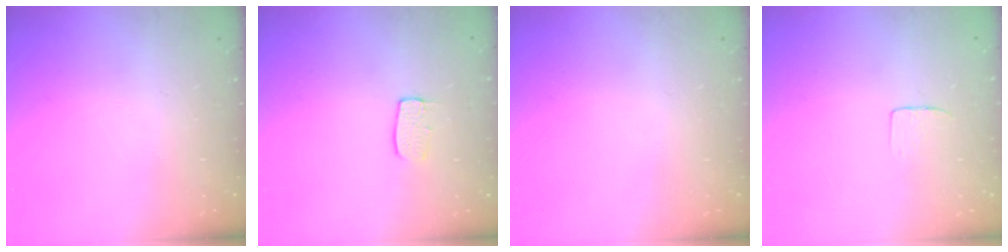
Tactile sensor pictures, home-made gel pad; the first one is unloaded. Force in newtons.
{"total": 6.7, "press": 6.6, "slide": 0.4}
{"total": 0.0}
{"total": 3.4, "press": 3.4, "slide": 0.3}